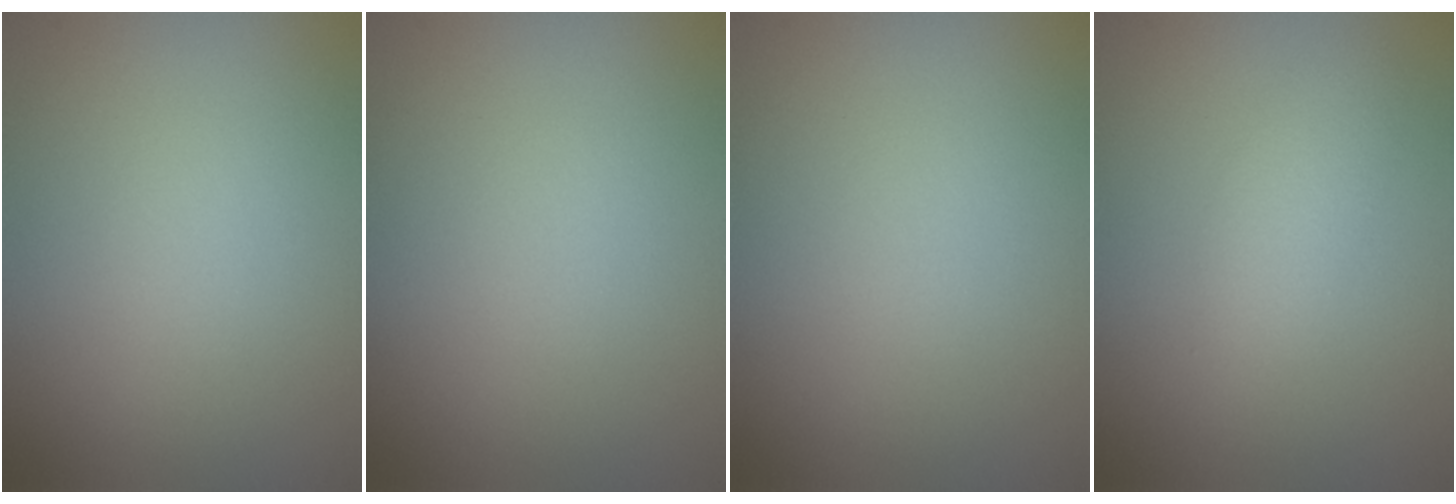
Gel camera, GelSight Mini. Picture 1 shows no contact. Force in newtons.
{"total": 0.0}
{"total": 0.0}
{"total": 2.0, "press": 2.0, "slide": 0.2}